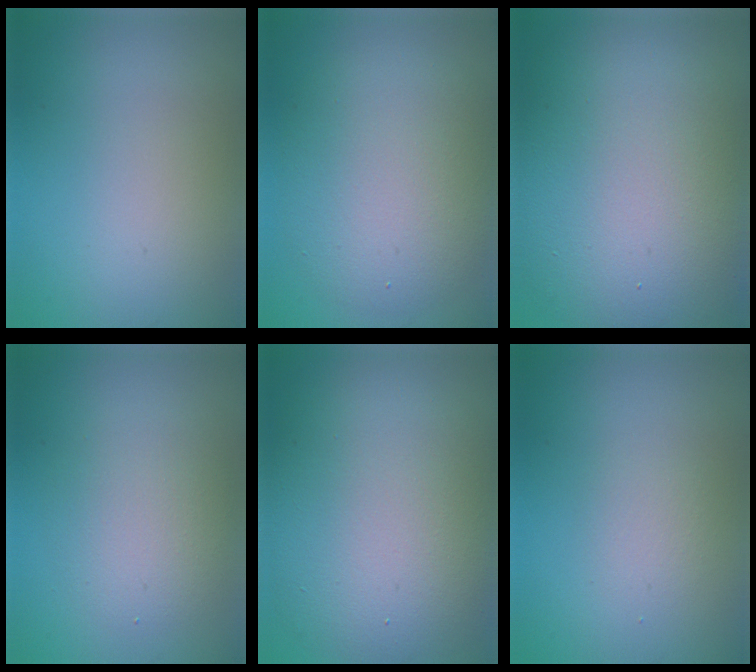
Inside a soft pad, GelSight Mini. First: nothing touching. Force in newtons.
{"total": 7.3, "press": 7.3, "slide": 0.5}
{"total": 15.9, "press": 15.9, "slide": 1.1}
{"total": 3.6, "press": 3.6, "slide": 0.1}
{"total": 12.9, "press": 12.8, "slide": 1.1}
{"total": 1.2, "press": 1.2, "slide": 0.0}